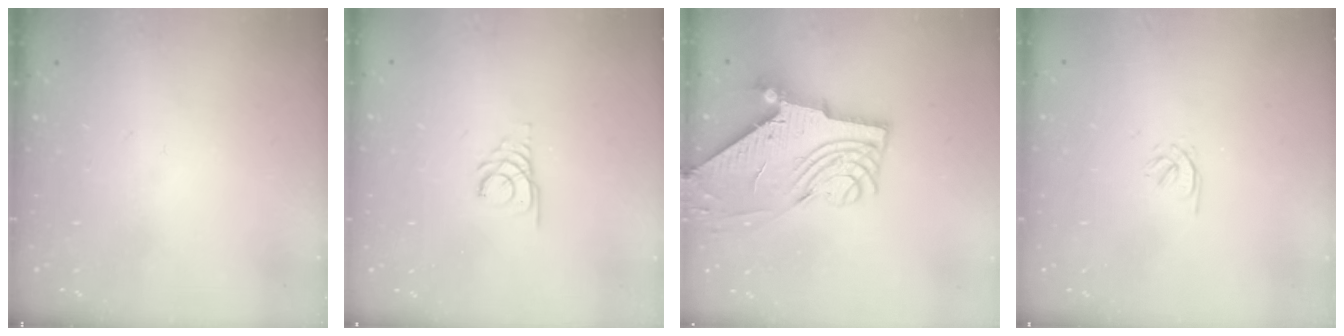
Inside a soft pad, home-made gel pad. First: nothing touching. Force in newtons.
{"total": 2.7, "press": 2.7, "slide": 0.3}
{"total": 11.4, "press": 11.3, "slide": 1.2}
{"total": 0.5, "press": 0.3, "slide": 0.4}